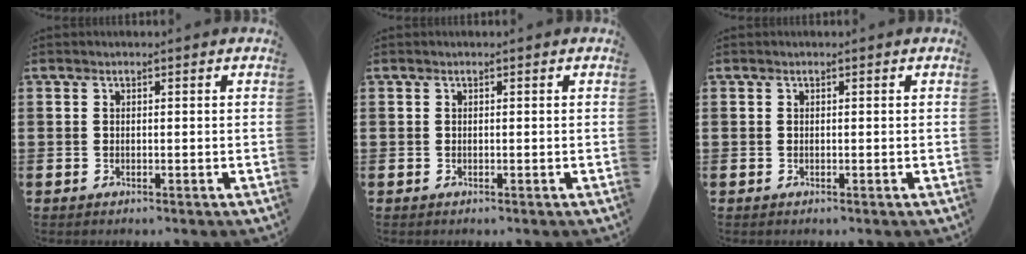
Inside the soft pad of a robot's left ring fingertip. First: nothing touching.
{"total": 0.0}
{"total": 0.0}